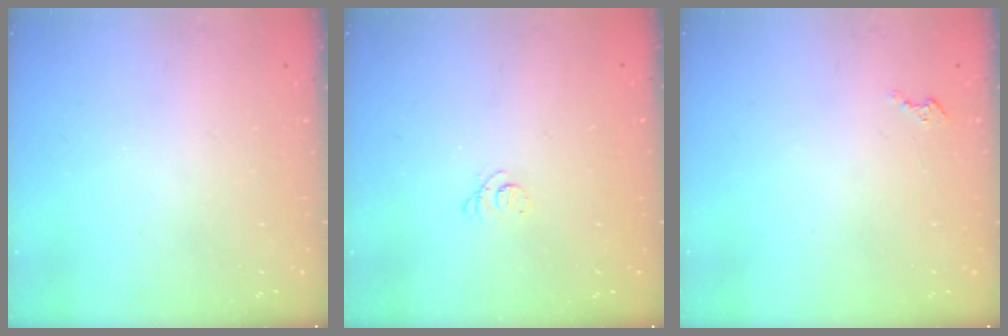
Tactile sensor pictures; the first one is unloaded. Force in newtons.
{"total": 2.3, "press": 2.3, "slide": 0.3}
{"total": 1.6, "press": 1.5, "slide": 0.2}